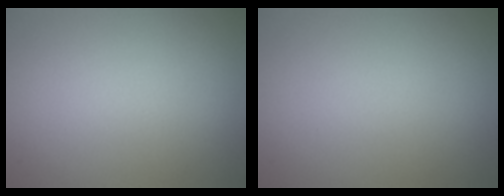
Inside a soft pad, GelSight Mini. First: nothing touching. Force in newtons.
{"total": 0.0}